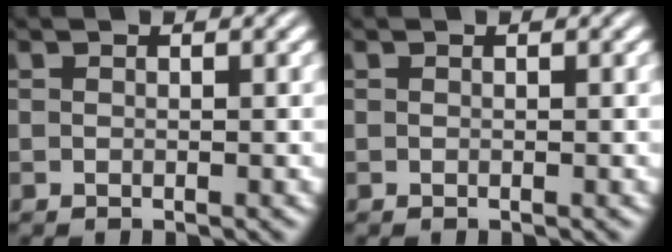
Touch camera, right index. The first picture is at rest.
{"total": 0.0}